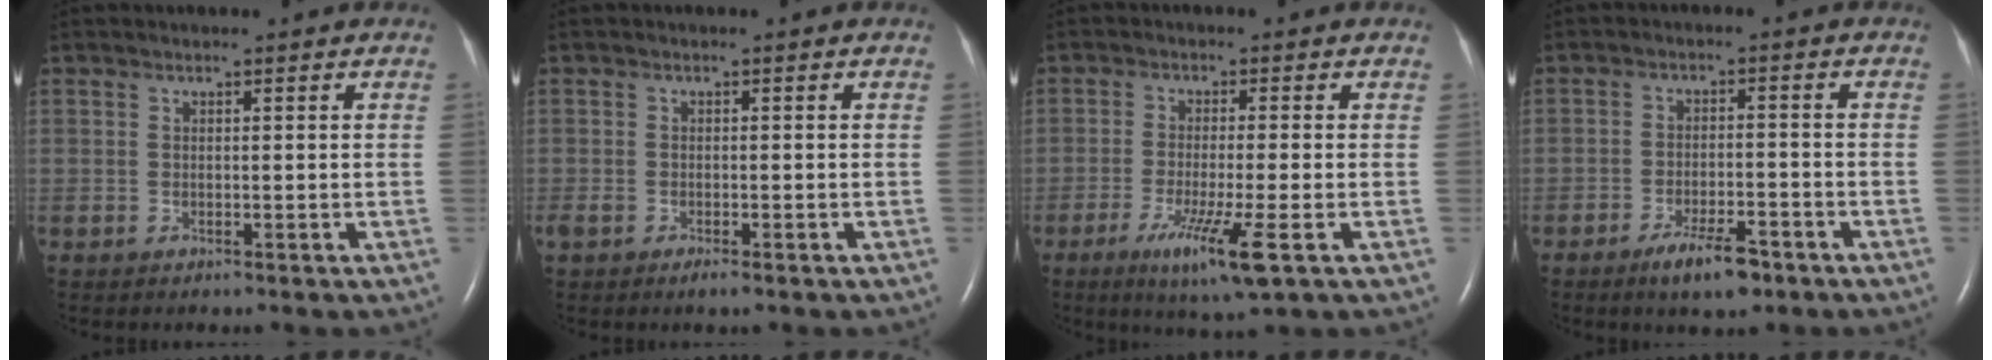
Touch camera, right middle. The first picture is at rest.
{"total": 2.0, "force": [-1.3, 0.6, 1.3], "torque": [-0.027, -0.005, -0.019]}
{"total": 7.9, "force": [-3.7, -0.1, 7.0], "torque": [-0.130, -0.026, -0.061]}
{"total": 6.1, "force": [-4.1, 1.5, 4.2], "torque": [-0.082, -0.005, -0.065]}